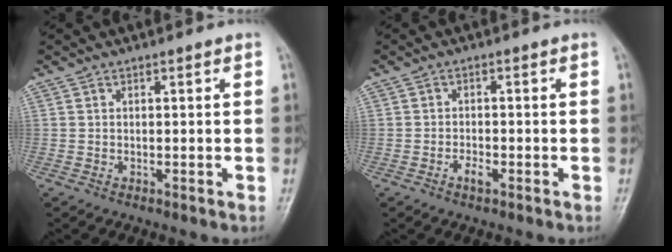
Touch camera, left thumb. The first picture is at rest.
{"total": 2.0, "force": [-1.1, 0.9, 1.5], "torque": [-0.026, 0.006, -0.021]}